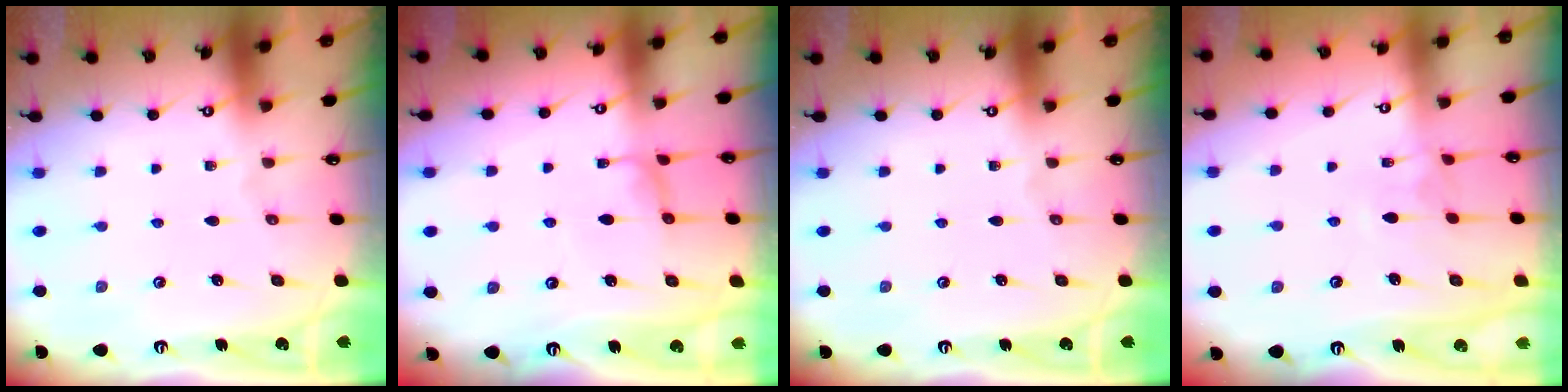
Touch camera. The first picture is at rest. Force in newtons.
{"total": 1.9, "press": 1.8, "slide": 0.5}
{"total": 0.0}
{"total": 2.0, "press": 1.9, "slide": 0.5}